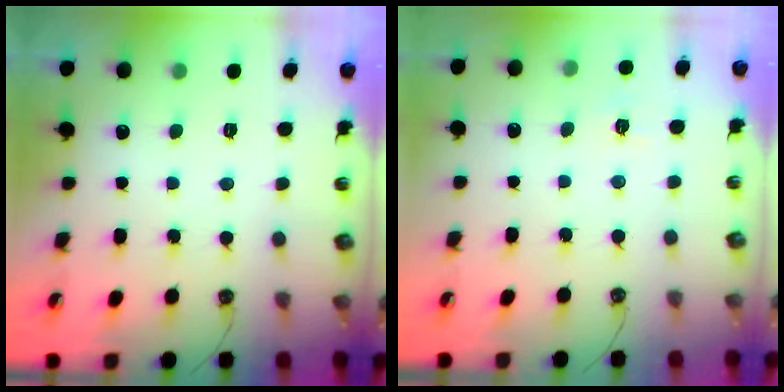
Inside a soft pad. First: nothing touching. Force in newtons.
{"total": 4.1, "press": 4.1, "slide": 0.6}